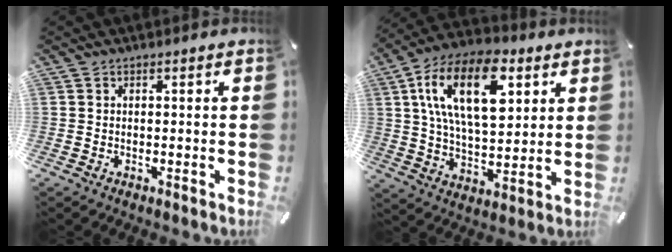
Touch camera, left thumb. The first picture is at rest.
{"total": 19.6, "force": [7.5, 10.6, 14.6], "torque": [-0.284, -0.005, 0.124]}